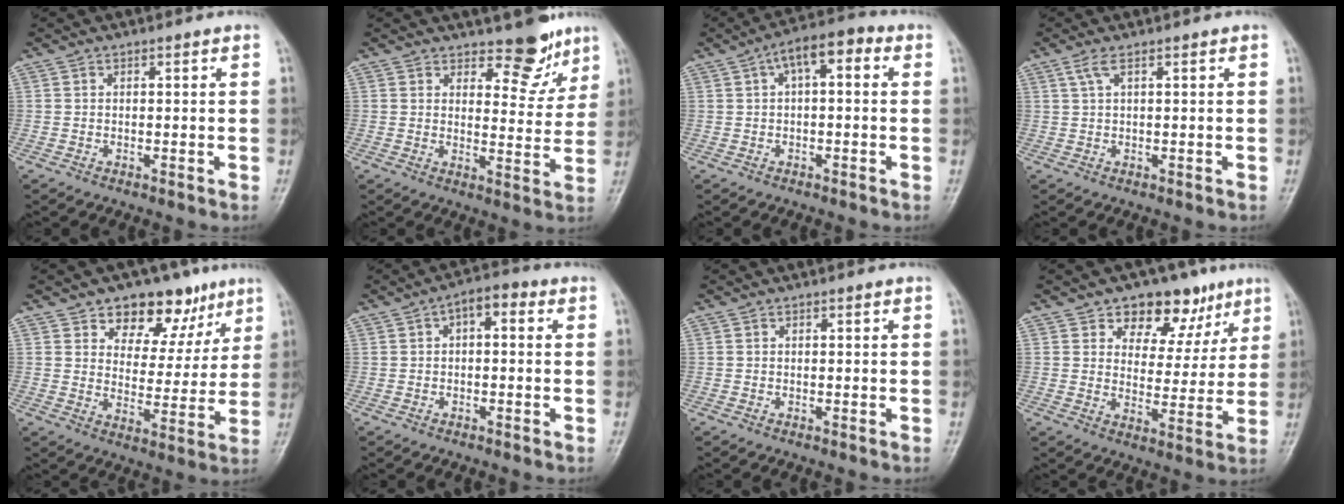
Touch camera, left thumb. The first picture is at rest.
{"total": 7.9, "force": [6.0, 3.5, 3.6], "torque": [-0.010, -0.045, 0.087]}
{"total": 7.4, "force": [1.9, 3.3, 6.4], "torque": [-0.090, 0.030, 0.017]}
{"total": 1.7, "force": [0.8, 0.2, 1.4], "torque": [-0.043, 0.012, 0.025]}
{"total": 13.0, "force": [8.1, 8.0, 6.3], "torque": [-0.031, -0.034, 0.118]}
{"total": 4.7, "force": [0.9, 2.4, 3.9], "torque": [-0.044, 0.021, 0.002]}
{"total": 0.0}
{"total": 11.7, "force": [7.1, 7.6, 5.6], "torque": [-0.022, -0.027, 0.101]}